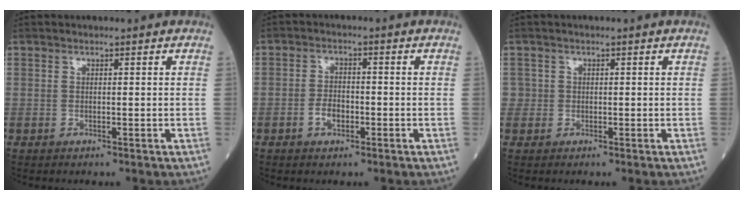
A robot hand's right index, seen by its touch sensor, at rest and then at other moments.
{"total": 3.0, "force": [-1.2, 1.7, 2.2], "torque": [-0.041, 0.007, -0.020]}
{"total": 1.3, "force": [-0.1, 1.3, -0.1], "torque": [0.010, 0.009, -0.003]}